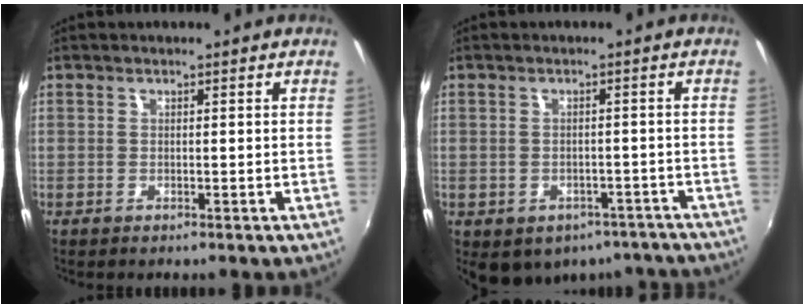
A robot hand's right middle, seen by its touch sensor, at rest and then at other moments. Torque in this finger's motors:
{"motor_torque": [1.07, -1.07, 0.34, 0.11]}